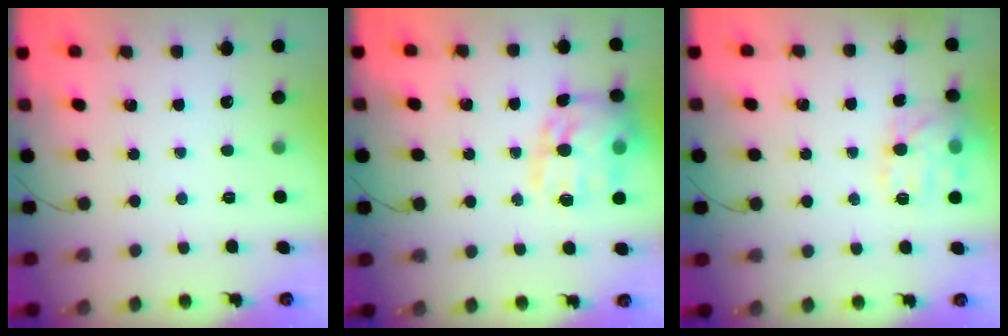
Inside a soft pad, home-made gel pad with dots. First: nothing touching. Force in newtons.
{"total": 18.1, "press": 17.9, "slide": 2.3}
{"total": 13.9, "press": 13.9, "slide": 0.5}